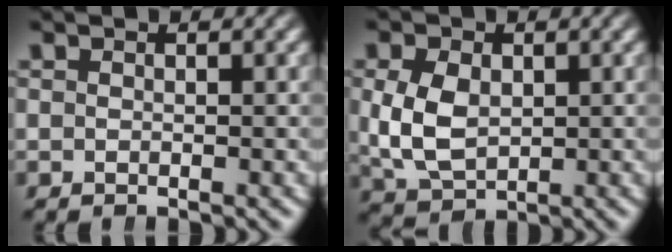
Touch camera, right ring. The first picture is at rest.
{"total": 5.4, "force": [-0.4, 4.3, 3.2], "torque": [-0.087, -0.022, 0.013]}